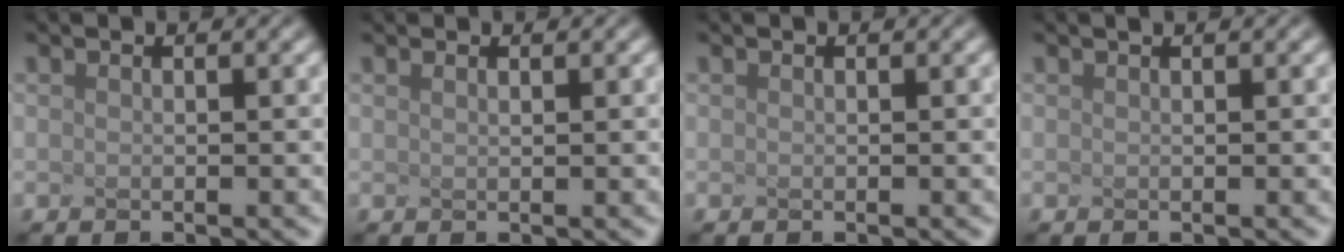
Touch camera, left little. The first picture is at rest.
{"total": 0.6, "force": [0.4, 0.1, 0.4], "torque": [-0.002, 0.007, 0.003]}
{"total": 0.0}
{"total": 0.6, "force": [0.4, 0.2, 0.3], "torque": [0.002, 0.011, 0.000]}